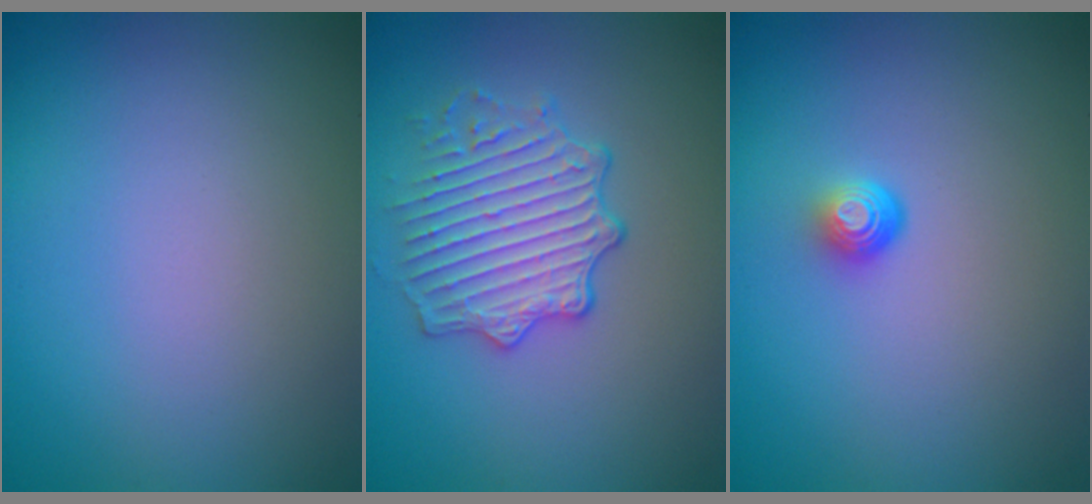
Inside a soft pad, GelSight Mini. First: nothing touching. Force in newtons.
{"total": 4.0, "press": 3.7, "slide": 1.5}
{"total": 1.7, "press": 1.0, "slide": 1.4}